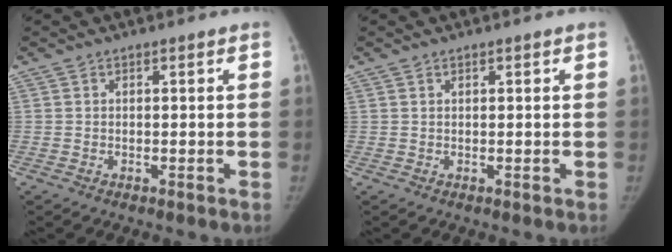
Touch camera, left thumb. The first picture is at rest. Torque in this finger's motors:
{"motor_torque": [1.45, 1.31, 1.17, -1.35, 0.54]}